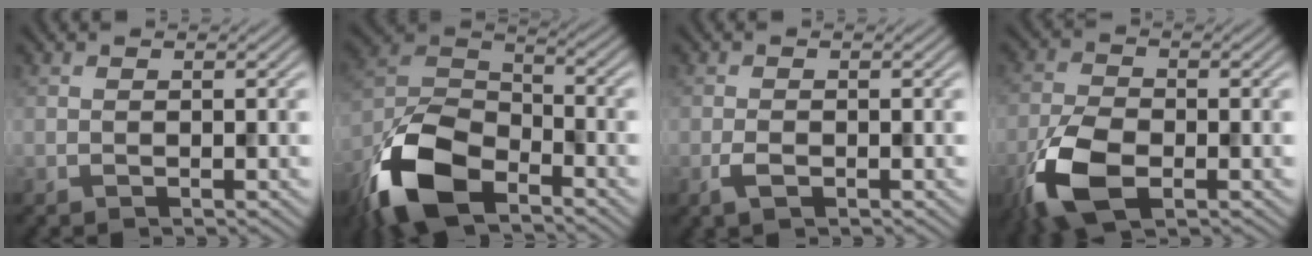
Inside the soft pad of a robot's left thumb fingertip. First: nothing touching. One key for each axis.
{"total": 13.5, "fx": -8.4, "fy": 6.3, "fz": 8.4, "tx": -0.191, "ty": -0.016, "tz": -0.178}
{"total": 1.7, "fx": -0.8, "fy": 0.8, "fz": 1.3, "tx": -0.030, "ty": -0.002, "tz": -0.015}
{"total": 8.7, "fx": -4.0, "fy": 4.4, "fz": 6.4, "tx": -0.148, "ty": -0.015, "tz": -0.087}